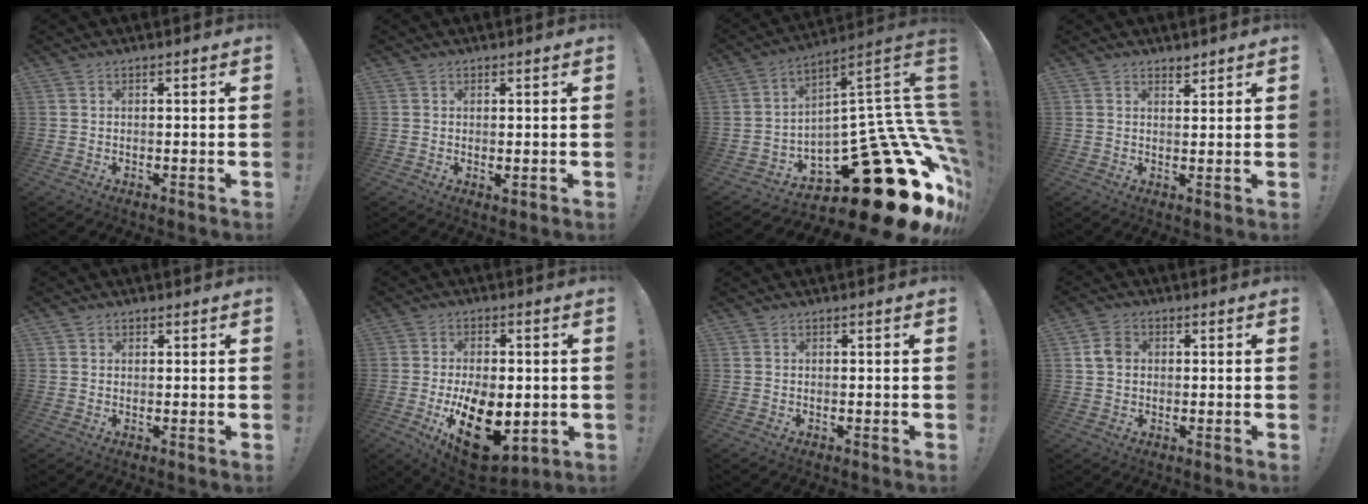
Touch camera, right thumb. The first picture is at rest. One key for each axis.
{"total": 0.9, "fx": 0.3, "fy": 0.5, "fz": 0.7, "tx": -0.007, "ty": -0.003, "tz": 0.007}
{"total": 28.4, "fx": -13.7, "fy": 10.2, "fz": 22.7, "tx": -0.256, "ty": 0.024, "tz": -0.190}
{"total": 2.4, "fx": 2.1, "fy": 1.0, "fz": 0.7, "tx": -0.001, "ty": -0.013, "tz": 0.036}
{"total": 1.1, "fx": 0.8, "fy": 0.8, "fz": 0.2, "tx": -0.004, "ty": 0.000, "tz": 0.015}
{"total": 19.0, "fx": -5.2, "fy": 11.2, "fz": 14.5, "tx": -0.222, "ty": 0.015, "tz": -0.071}
{"total": 0.0}
{"total": 5.5, "fx": 0.8, "fy": 4.5, "fz": 3.1, "tx": -0.052, "ty": 0.013, "tz": 0.019}